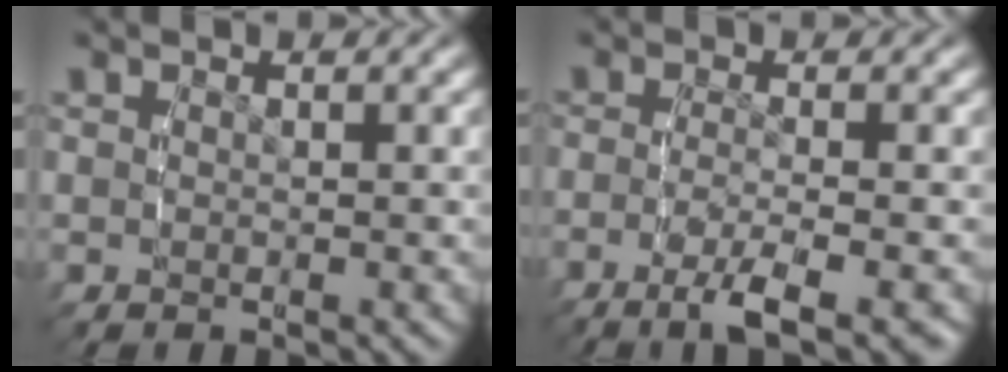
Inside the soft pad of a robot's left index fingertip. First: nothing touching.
{"total": 5.2, "force": [-3.1, 1.5, 3.8], "torque": [-0.078, -0.018, -0.048]}